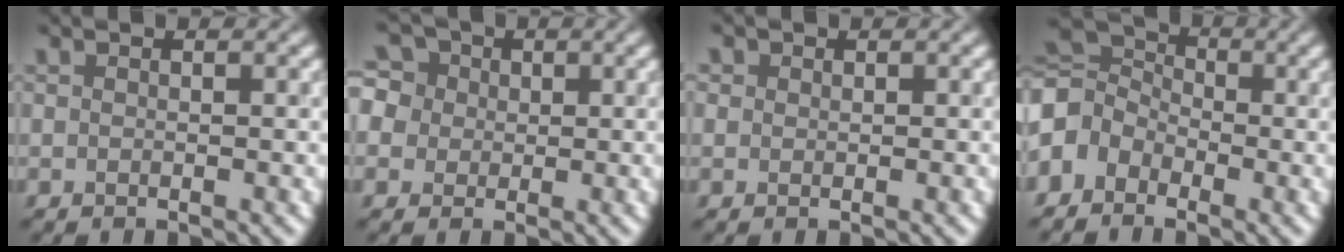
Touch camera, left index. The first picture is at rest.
{"total": 9.2, "force": [3.1, 7.6, 4.3], "torque": [-0.075, 0.044, 0.010]}
{"total": 0.9, "force": [0.4, 0.9, 0.1], "torque": [0.008, 0.001, -0.001]}
{"total": 4.5, "force": [-1.8, 3.7, 1.9], "torque": [-0.046, 0.013, -0.061]}